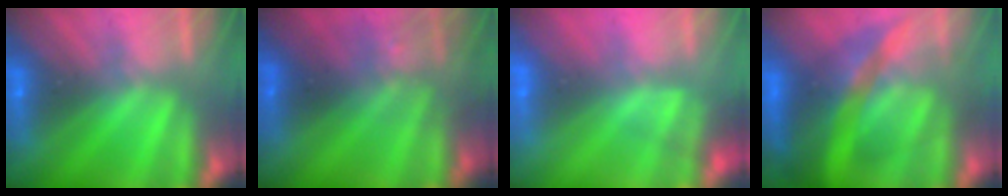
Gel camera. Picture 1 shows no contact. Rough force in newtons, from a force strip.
{"total": 3.0}
{"total": 3.3}
{"total": 10.8}